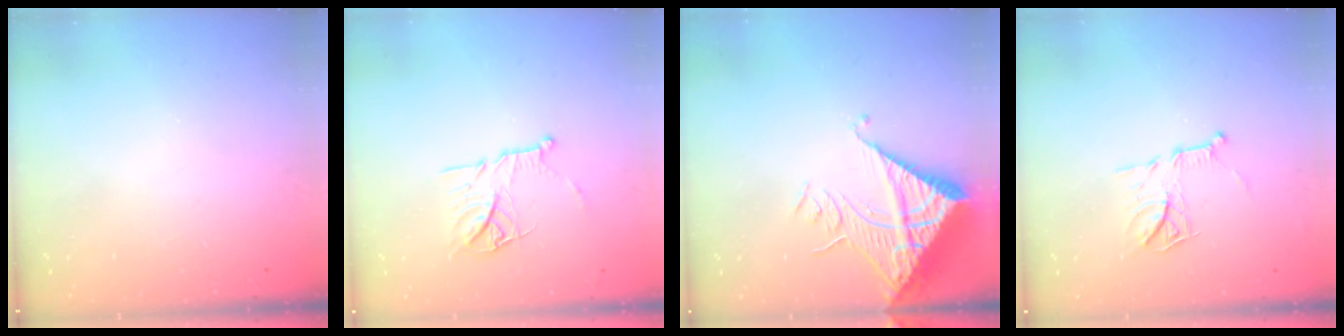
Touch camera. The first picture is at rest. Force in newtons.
{"total": 11.7, "press": 11.6, "slide": 1.0}
{"total": 16.2, "press": 16.1, "slide": 2.1}
{"total": 10.6, "press": 10.6, "slide": 0.8}